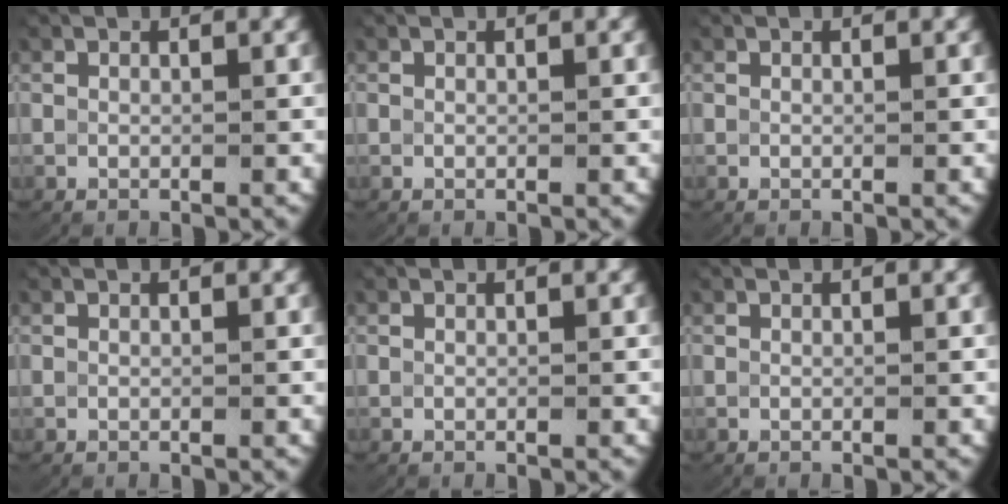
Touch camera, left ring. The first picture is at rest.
{"total": 0.0}
{"total": 0.0}
{"total": 0.0}
{"total": 0.0}
{"total": 0.0}